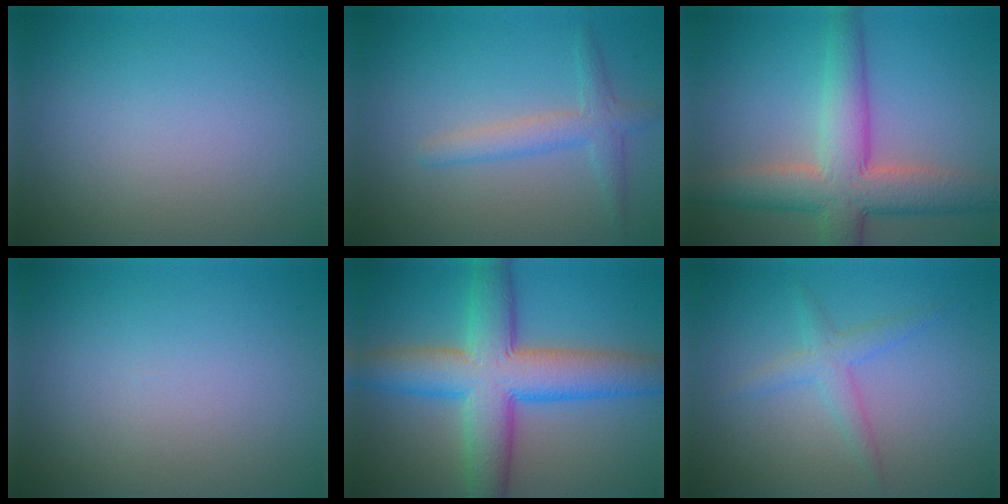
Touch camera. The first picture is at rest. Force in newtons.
{"total": 2.3, "press": 2.3, "slide": 0.0}
{"total": 7.4, "press": 7.4, "slide": 0.4}
{"total": 0.0}
{"total": 9.7, "press": 9.7, "slide": 0.1}
{"total": 2.0, "press": 2.0, "slide": 0.1}